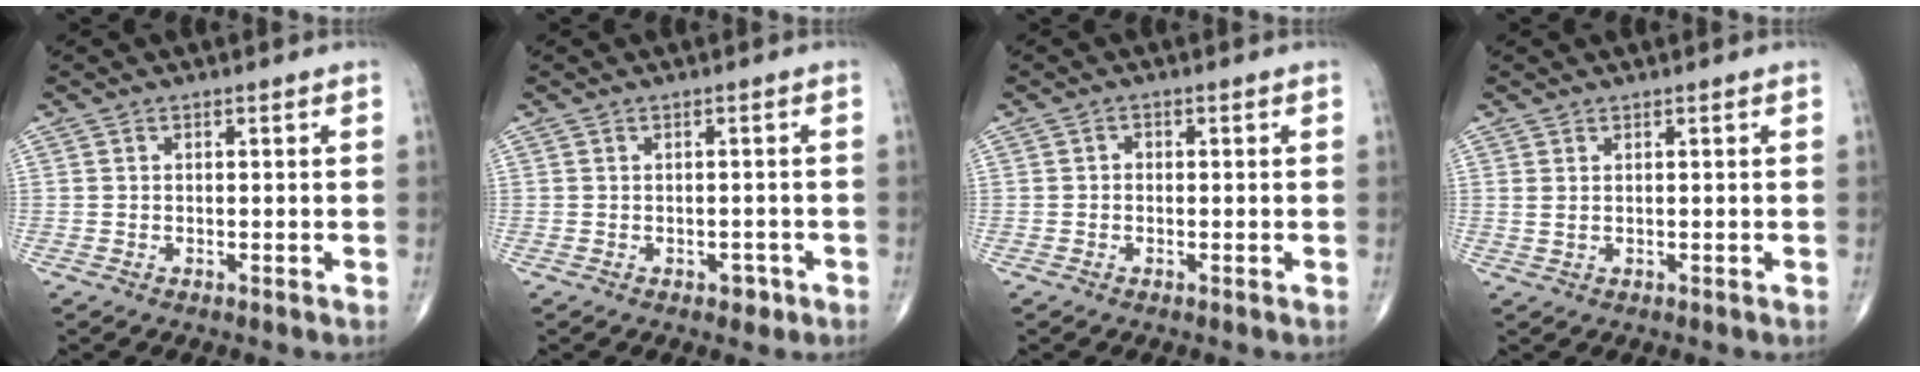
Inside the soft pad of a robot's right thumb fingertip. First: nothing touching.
{"total": 1.8, "force": [-1.0, 1.2, 1.0], "torque": [-0.004, 0.007, -0.010]}
{"total": 0.9, "force": [-0.2, 0.7, 0.3], "torque": [0.001, 0.003, -0.008]}
{"total": 1.0, "force": [0.4, 0.4, 0.8], "torque": [-0.023, 0.006, 0.012]}